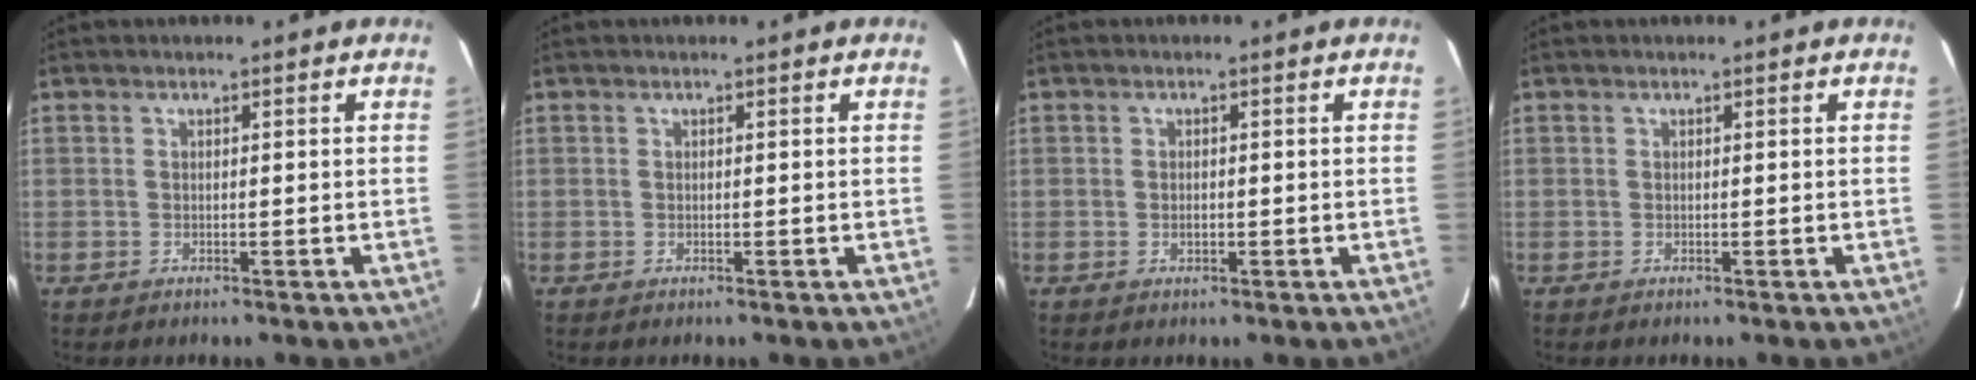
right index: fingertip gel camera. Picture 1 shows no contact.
{"total": 0.0}
{"total": 1.1, "force": [-0.2, 0.9, 0.7], "torque": [-0.009, 0.001, -0.003]}
{"total": 0.0}